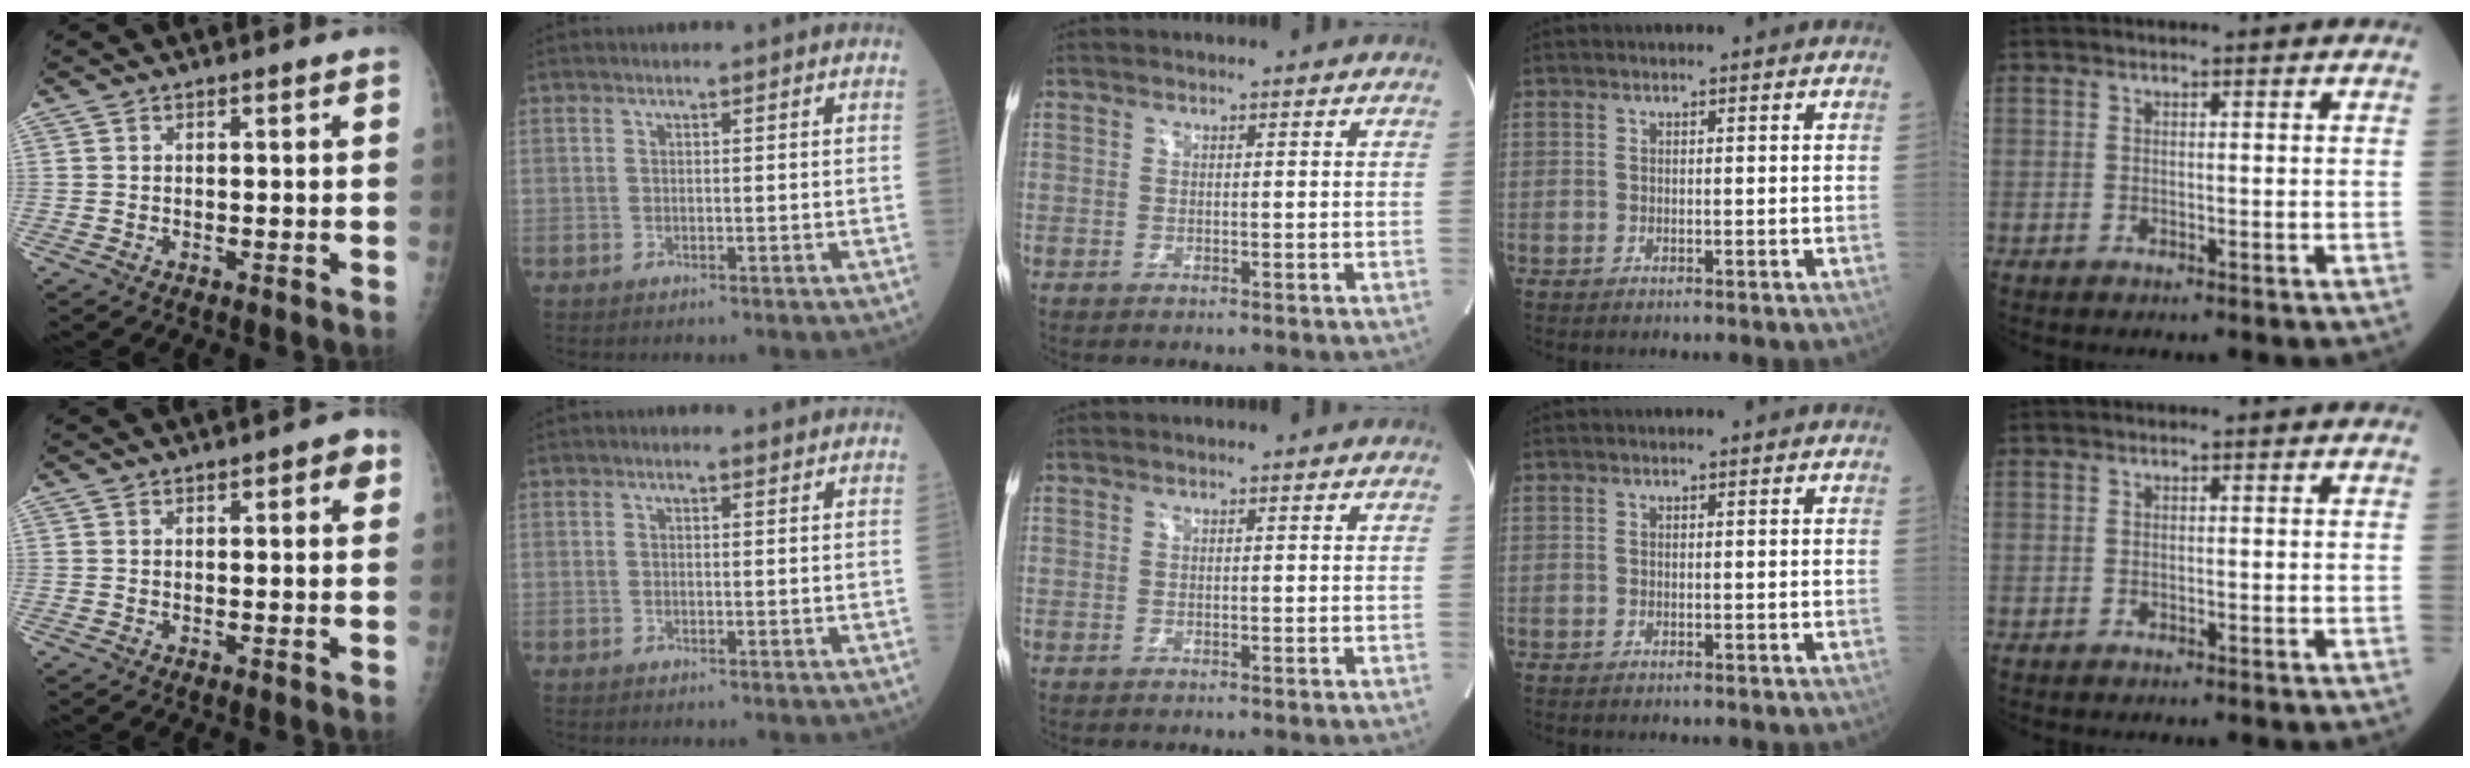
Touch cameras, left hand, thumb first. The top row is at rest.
{"thumb": {"total": 3.3, "force": [1.4, 1.3, 2.7], "torque": [-0.022, 0.000, 0.012]}, "index": {"total": 0.9, "force": [0.5, 0.4, 0.6], "torque": [-0.015, 0.004, 0.005]}}